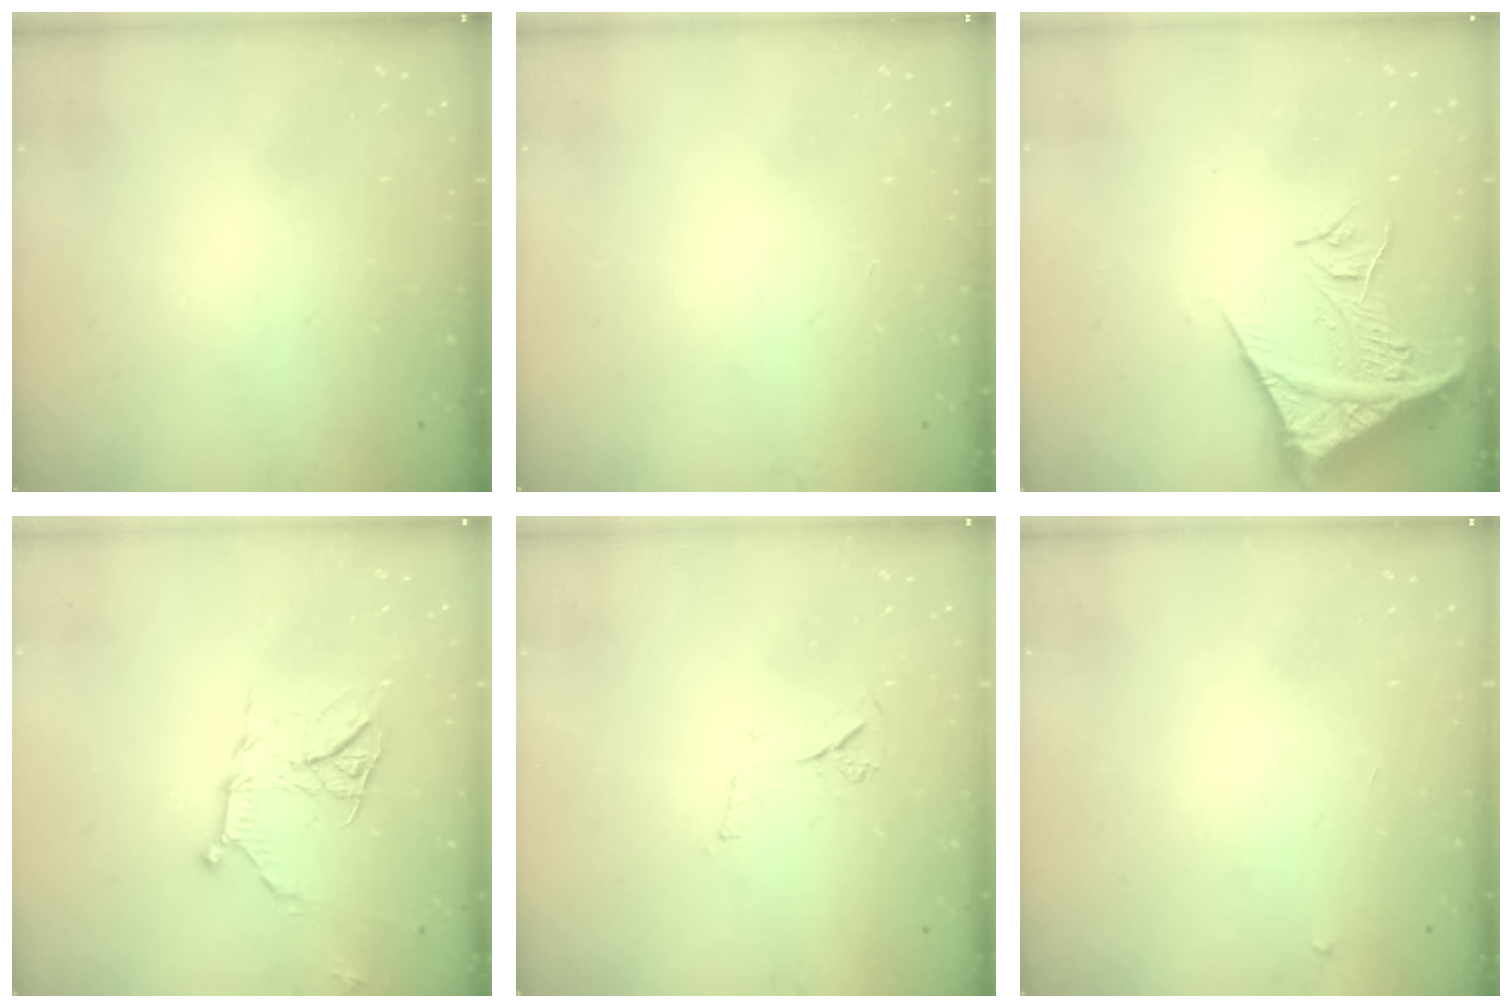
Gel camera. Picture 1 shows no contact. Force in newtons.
{"total": 0.0}
{"total": 13.5, "press": 13.4, "slide": 1.8}
{"total": 11.9, "press": 11.9, "slide": 0.1}
{"total": 6.5, "press": 6.5, "slide": 0.8}
{"total": 2.1, "press": 2.1, "slide": 0.1}